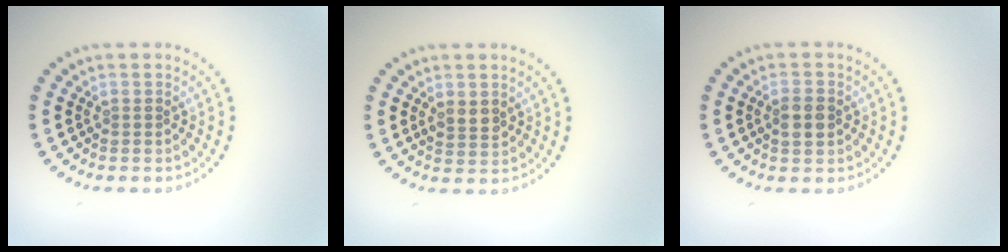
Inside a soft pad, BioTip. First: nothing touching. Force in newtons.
{"total": 1.8, "press": 1.7, "slide": 0.4}
{"total": 2.2, "press": 2.2, "slide": 0.3}